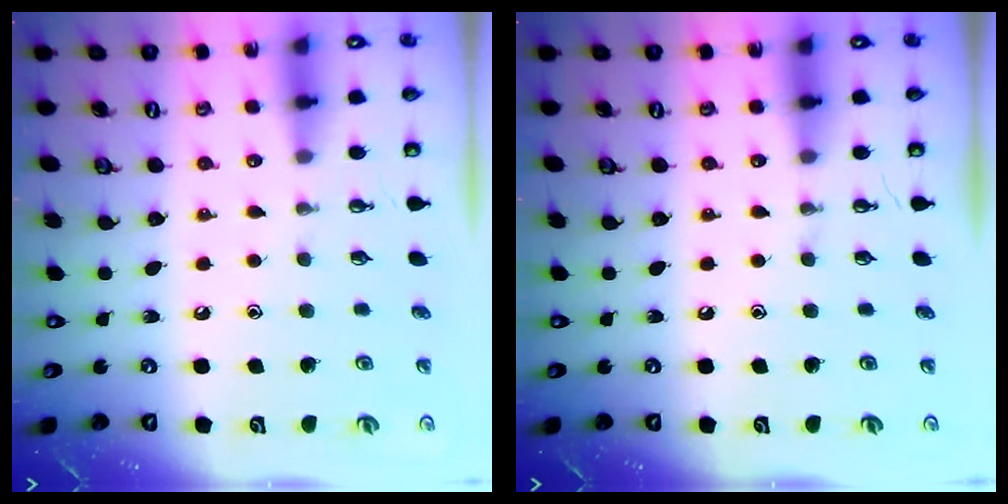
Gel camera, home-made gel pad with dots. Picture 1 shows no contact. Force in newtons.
{"total": 0.0}